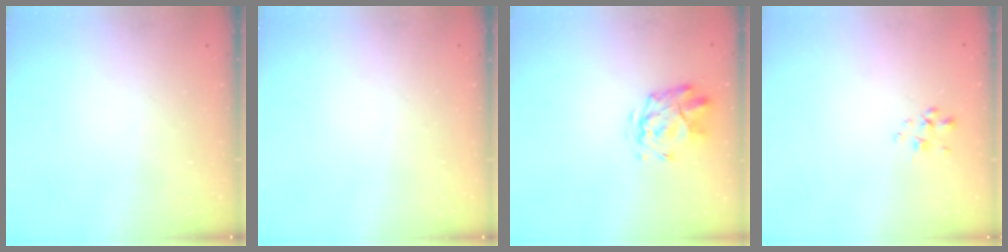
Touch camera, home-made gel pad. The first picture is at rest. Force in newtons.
{"total": 0.0}
{"total": 2.7, "press": 2.4, "slide": 1.2}
{"total": 1.7, "press": 1.5, "slide": 0.8}